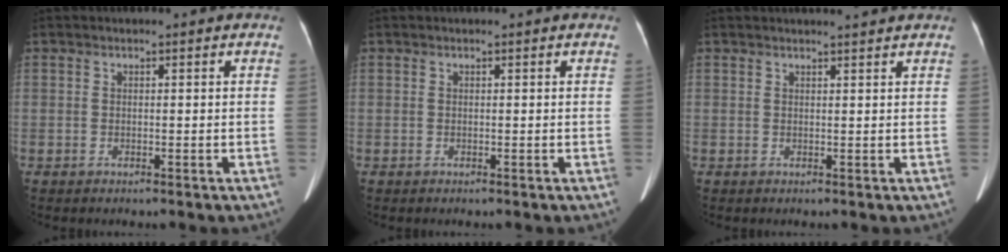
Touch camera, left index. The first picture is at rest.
{"total": 0.0}
{"total": 2.8, "force": [2.6, -0.4, 0.9], "torque": [-0.013, 0.007, 0.035]}